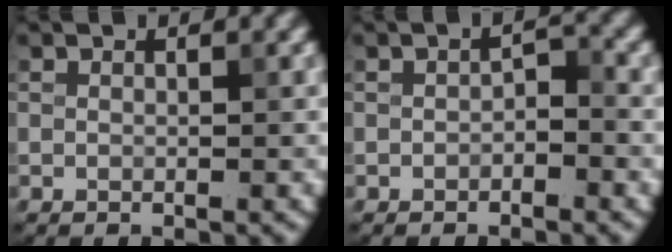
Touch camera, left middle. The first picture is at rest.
{"total": 1.4, "force": [-0.6, 0.8, 1.0], "torque": [-0.017, 0.005, -0.011]}